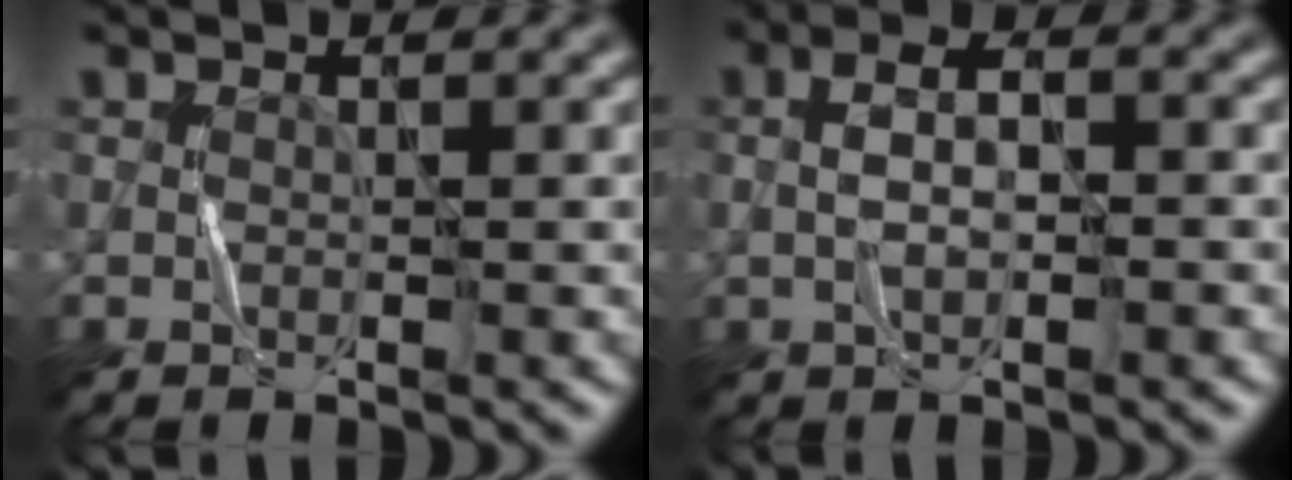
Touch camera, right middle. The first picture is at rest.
{"total": 3.3, "force": [-0.2, 1.3, 3.1], "torque": [-0.061, 0.006, -0.004]}